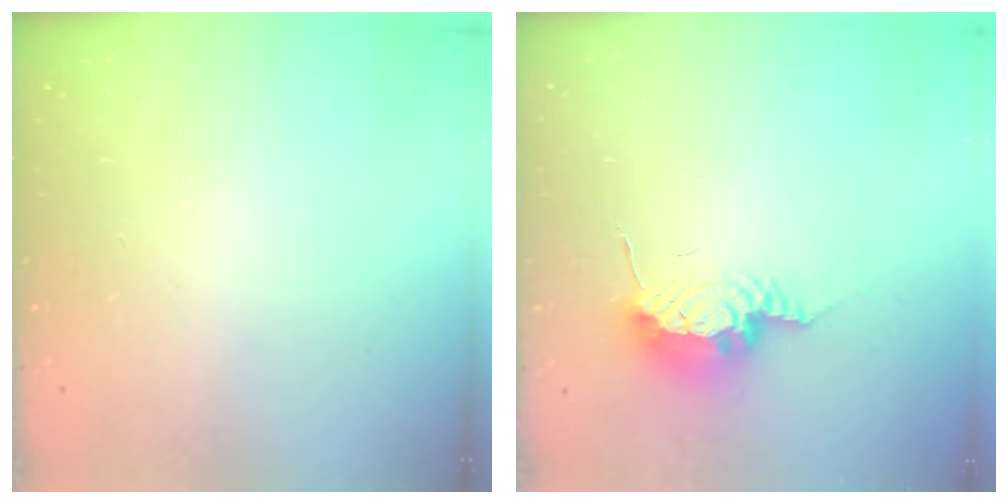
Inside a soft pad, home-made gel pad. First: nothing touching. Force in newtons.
{"total": 9.2, "press": 8.7, "slide": 2.8}